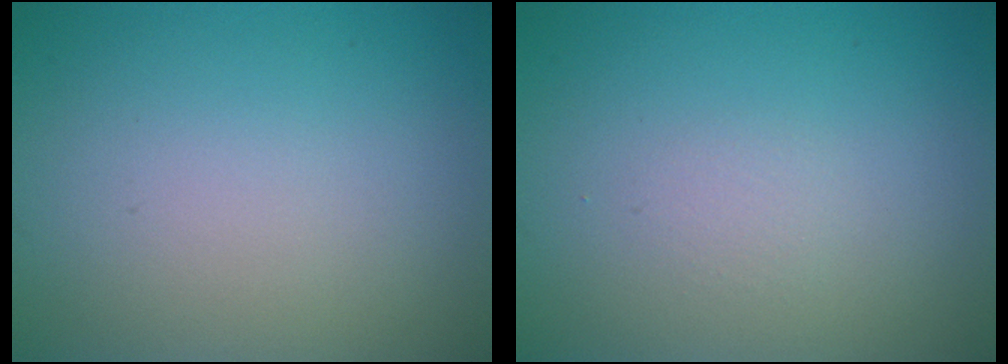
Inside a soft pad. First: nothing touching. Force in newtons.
{"total": 0.0}